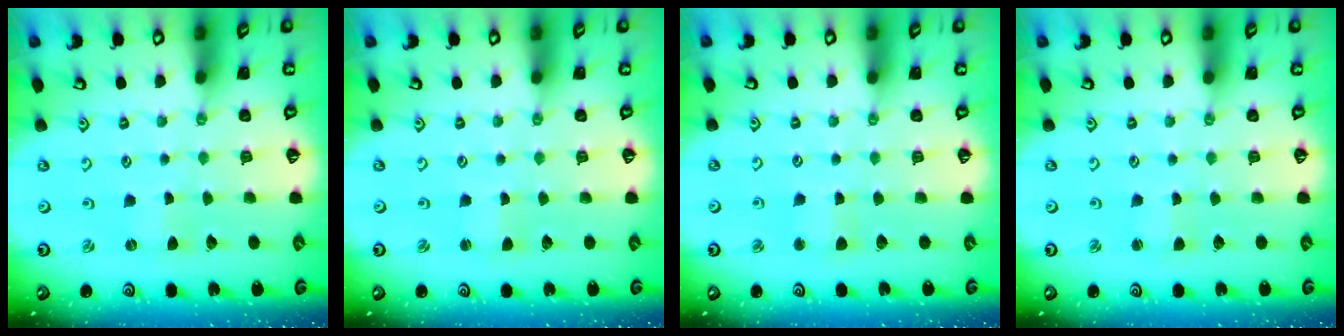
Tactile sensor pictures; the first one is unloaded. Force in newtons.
{"total": 1.2, "press": 1.2, "slide": 0.0}
{"total": 4.3, "press": 4.3, "slide": 0.5}
{"total": 1.7, "press": 1.7, "slide": 0.2}